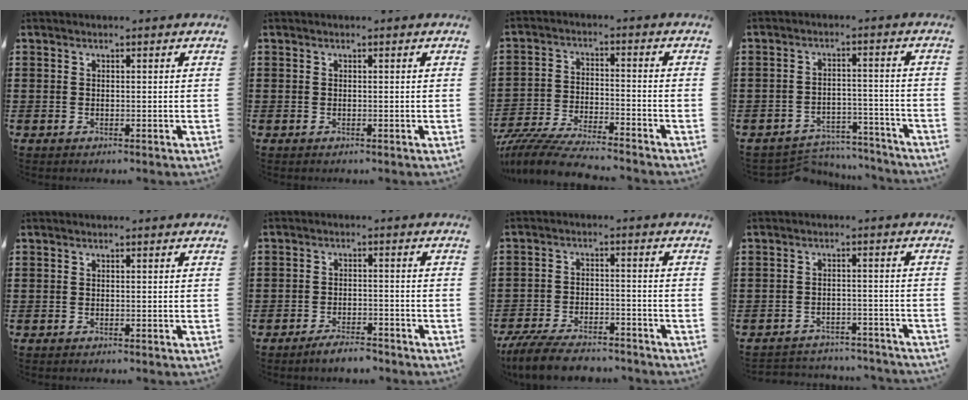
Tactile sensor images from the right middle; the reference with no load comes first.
{"total": 0.0}
{"total": 7.0, "force": [-6.7, 0.4, 2.2], "torque": [-0.055, -0.002, -0.134]}
{"total": 4.7, "force": [-4.6, 0.8, 0.3], "torque": [-0.007, 0.008, -0.096]}
{"total": 0.0}
{"total": 3.3, "force": [-3.2, 0.5, 0.5], "torque": [-0.013, 0.005, -0.065]}
{"total": 7.0, "force": [-6.4, 1.4, 2.5], "torque": [-0.051, 0.007, -0.123]}
{"total": 3.2, "force": [-3.2, 0.3, 0.1], "torque": [-0.006, 0.002, -0.070]}